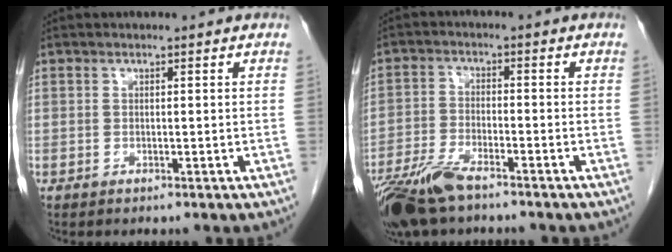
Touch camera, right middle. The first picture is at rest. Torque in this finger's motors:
{"motor_torque": [0.13, -0.21, 0.08, 0.03]}